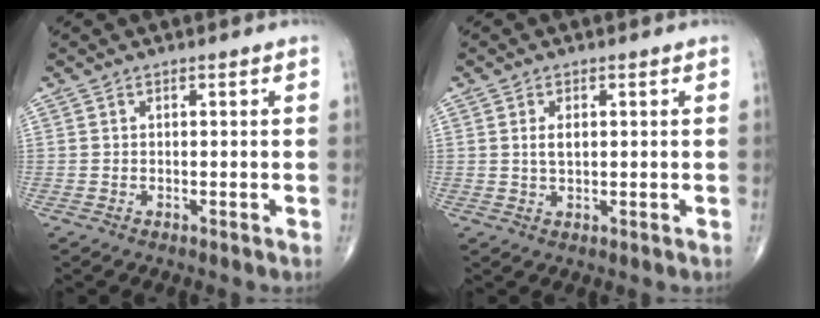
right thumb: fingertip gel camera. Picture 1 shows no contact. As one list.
[{"total": 2.8, "force": [0.6, 1.5, 2.3], "torque": [-0.041, -0.003, 0.014]}]